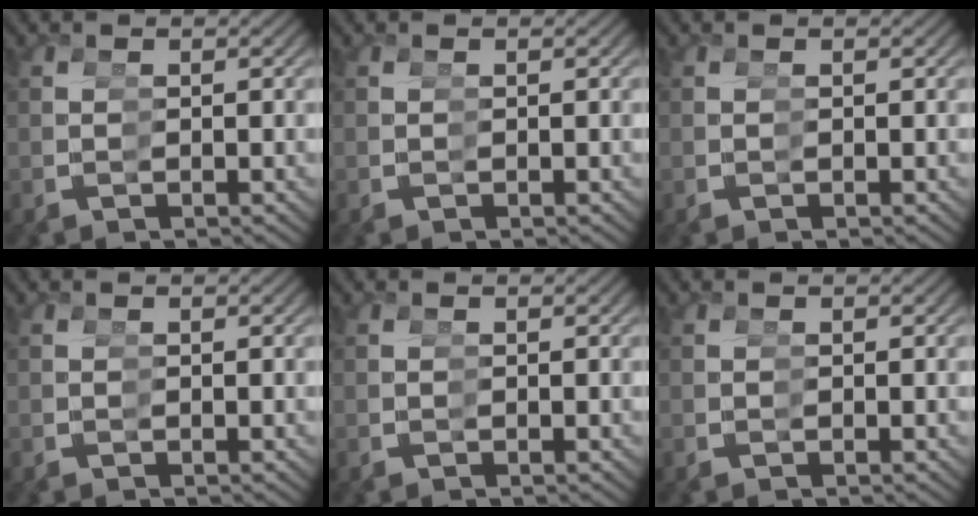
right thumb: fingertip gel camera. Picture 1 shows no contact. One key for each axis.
{"total": 0.0}
{"total": 0.0}
{"total": 0.0}
{"total": 0.0}
{"total": 0.0}